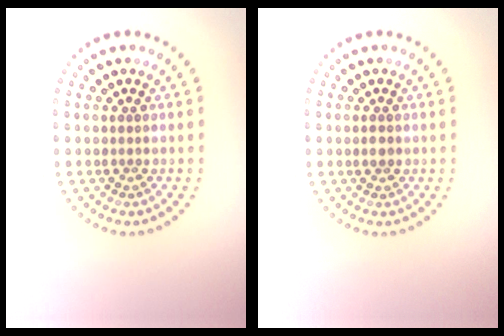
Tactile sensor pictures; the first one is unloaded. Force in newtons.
{"total": 1.1, "press": 1.1, "slide": 0.0}